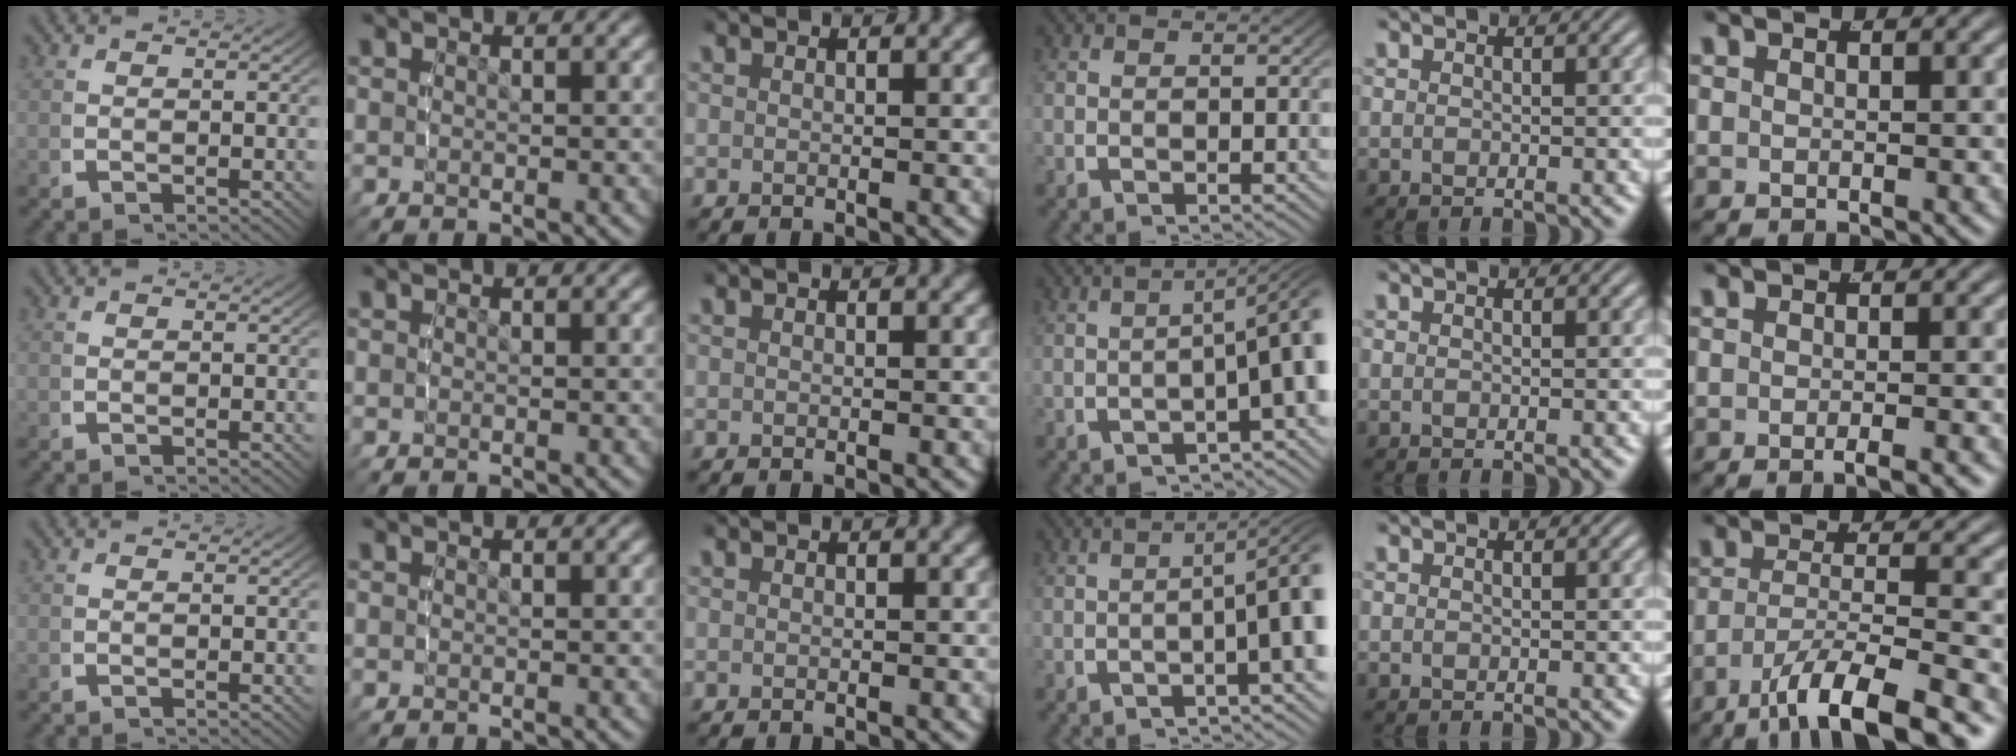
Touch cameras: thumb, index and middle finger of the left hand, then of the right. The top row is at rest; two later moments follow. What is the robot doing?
{"motion": "lift_and_place", "object": "bottle"}